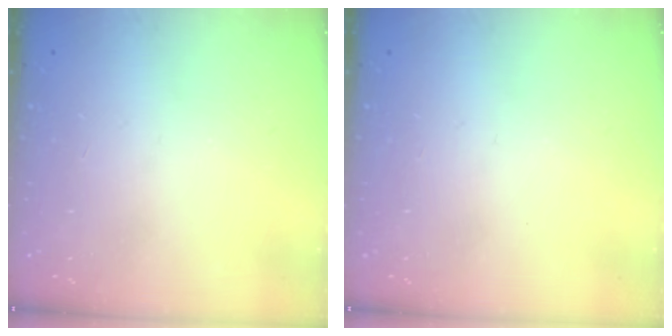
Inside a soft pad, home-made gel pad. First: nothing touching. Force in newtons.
{"total": 0.0}